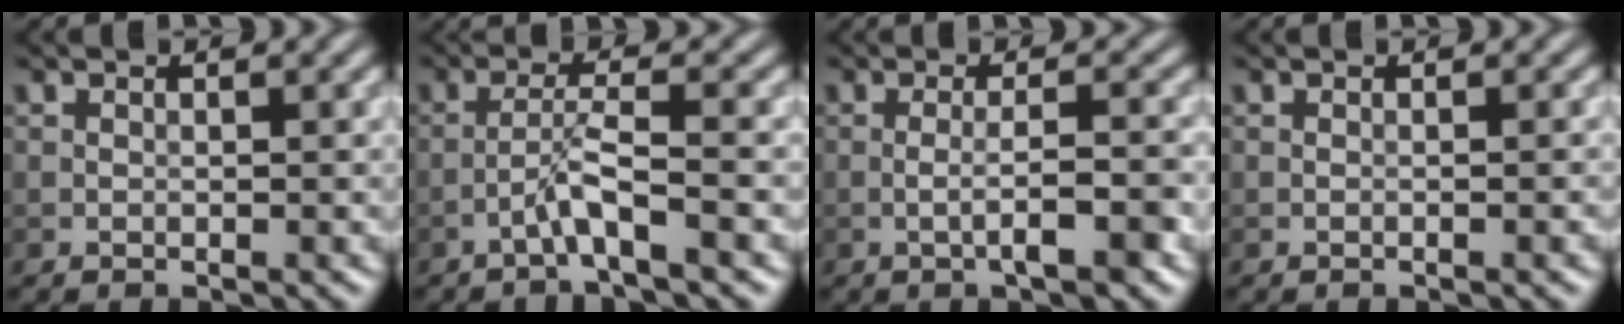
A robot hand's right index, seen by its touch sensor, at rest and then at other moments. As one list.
[{"total": 2.9, "force": [-1.6, -0.1, 2.4], "torque": [-0.047, 0.014, -0.037]}, {"total": 3.4, "force": [-1.1, 0.5, 3.2], "torque": [-0.053, 0.006, -0.022]}, {"total": 0.7, "force": [-0.3, 0.1, 0.6], "torque": [-0.006, 0.000, -0.005]}]